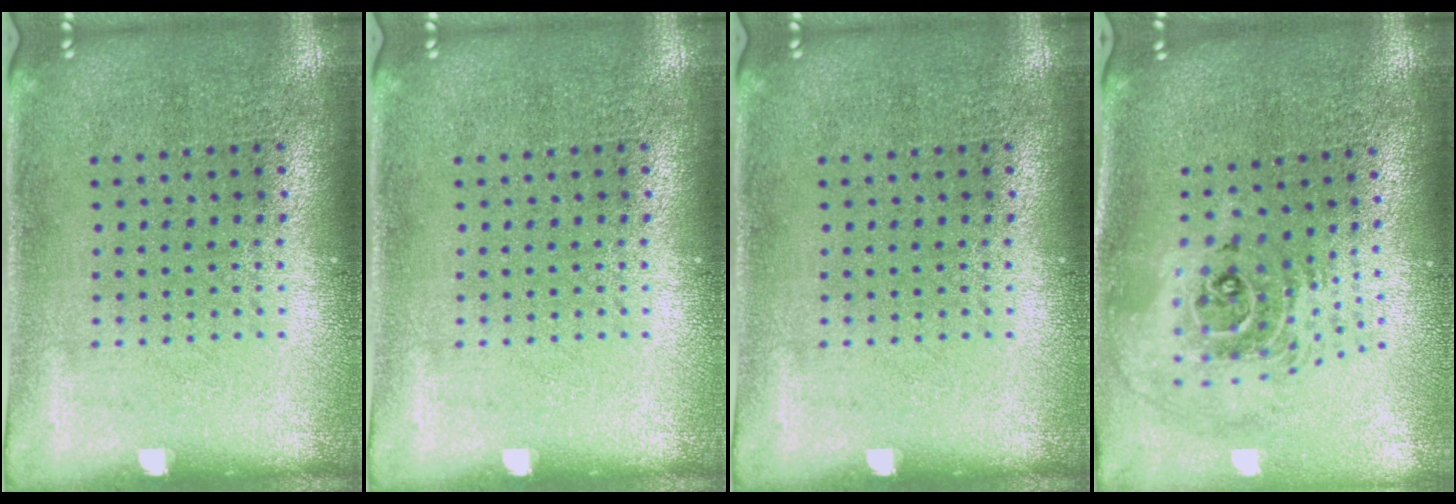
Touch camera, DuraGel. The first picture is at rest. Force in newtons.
{"total": 0.0}
{"total": 0.0}
{"total": 2.4, "press": 1.8, "slide": 1.6}